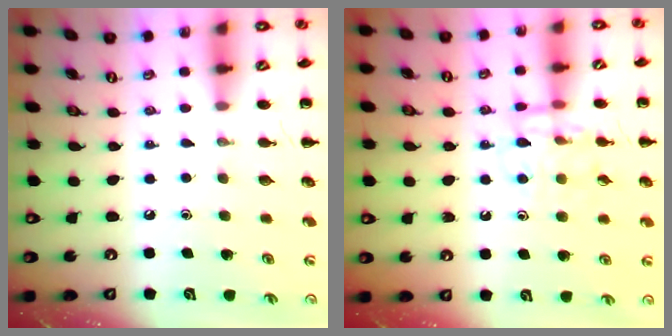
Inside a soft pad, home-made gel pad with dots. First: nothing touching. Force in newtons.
{"total": 11.4, "press": 11.4, "slide": 0.7}